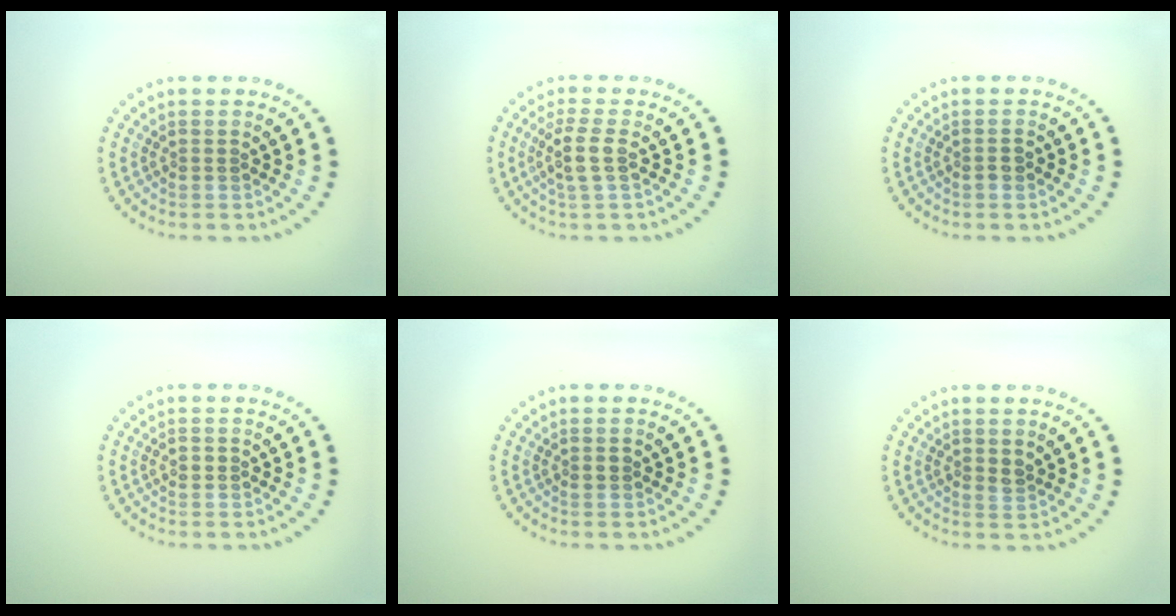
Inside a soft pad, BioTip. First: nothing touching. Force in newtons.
{"total": 2.4, "press": 2.0, "slide": 1.3}
{"total": 0.8, "press": 0.7, "slide": 0.3}
{"total": 0.9, "press": 0.9, "slide": 0.0}
{"total": 0.8, "press": 0.8, "slide": 0.1}
{"total": 0.9, "press": 0.7, "slide": 0.5}